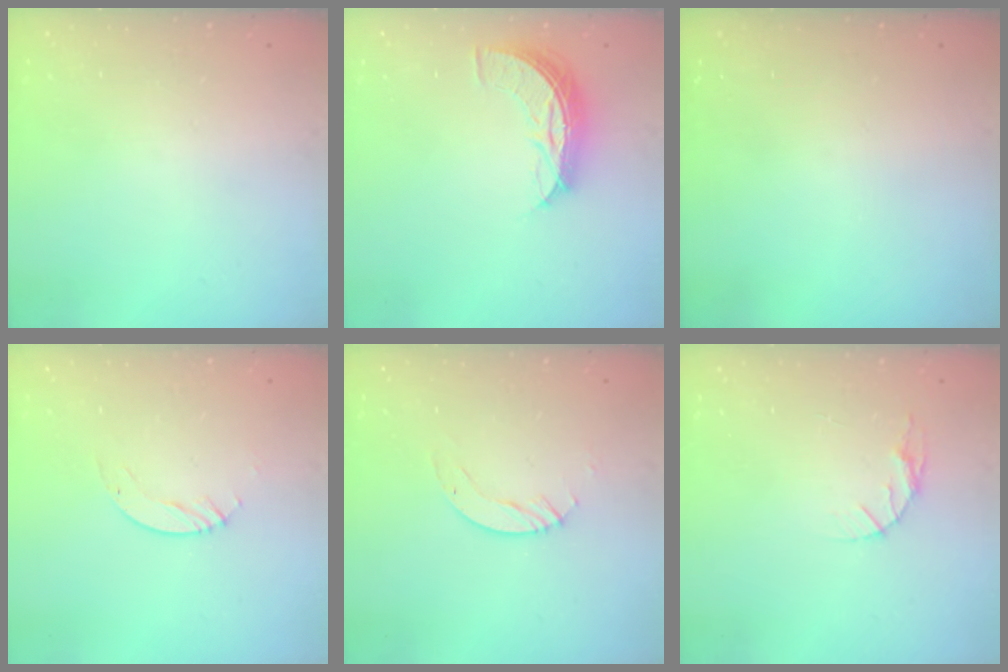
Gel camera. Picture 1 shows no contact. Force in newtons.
{"total": 7.7, "press": 7.6, "slide": 0.7}
{"total": 0.0}
{"total": 3.1, "press": 3.1, "slide": 0.3}
{"total": 3.0, "press": 3.0, "slide": 0.2}
{"total": 4.9, "press": 4.9, "slide": 0.6}